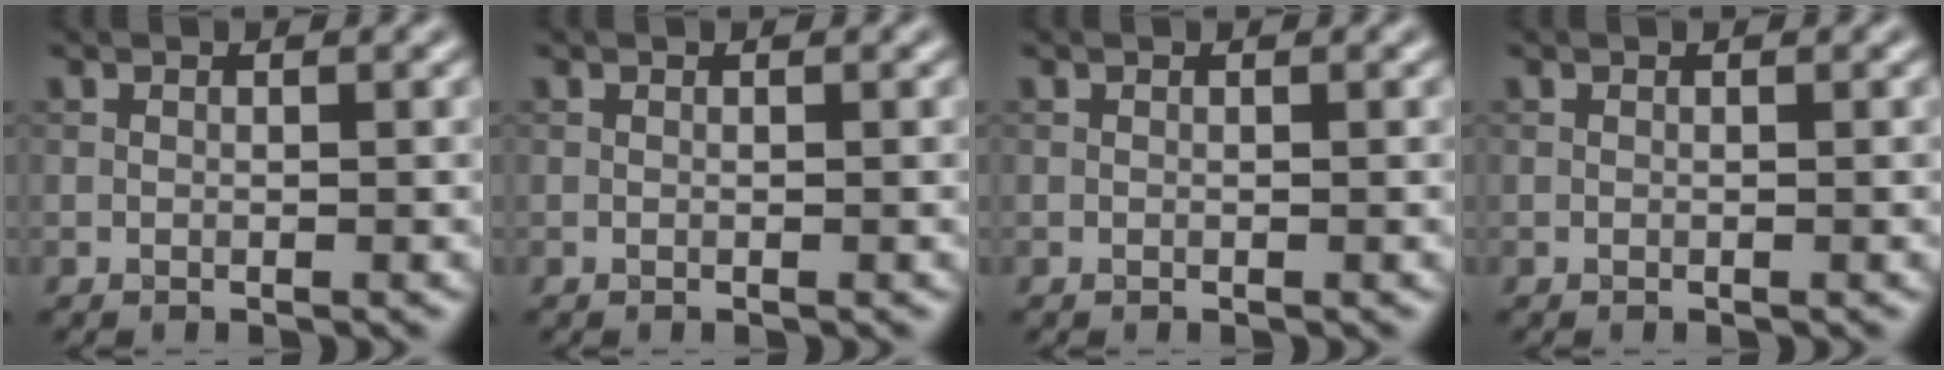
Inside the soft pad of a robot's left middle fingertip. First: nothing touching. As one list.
[{"total": 0.0}, {"total": 0.0}, {"total": 0.0}]